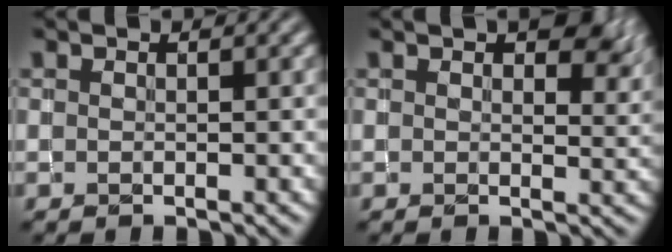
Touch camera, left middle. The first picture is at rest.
{"total": 4.2, "force": [2.3, 2.0, 2.8], "torque": [-0.033, -0.001, 0.037]}